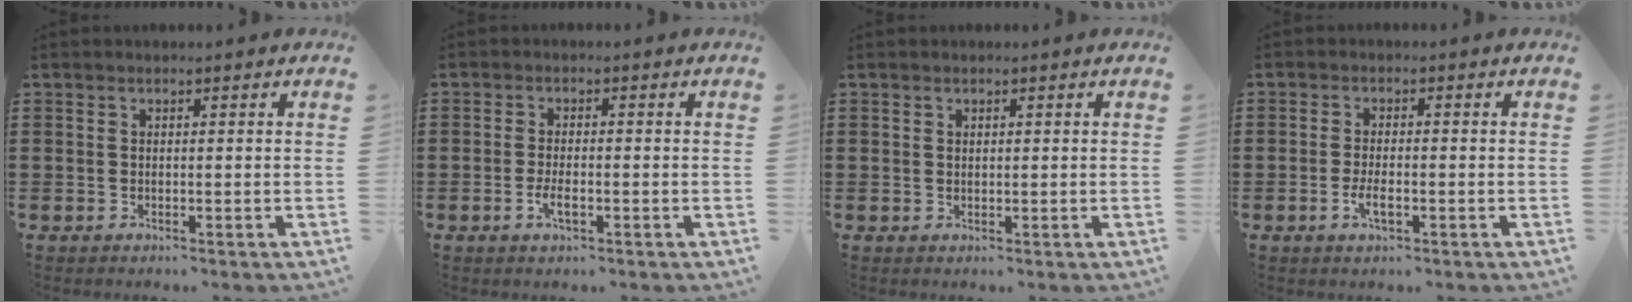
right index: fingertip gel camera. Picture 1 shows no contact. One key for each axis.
{"total": 2.6, "fx": -1.0, "fy": 0.7, "fz": 2.3, "tx": -0.047, "ty": -0.005, "tz": -0.020}
{"total": 0.6, "fx": 0.3, "fy": 0.4, "fz": 0.1, "tx": -0.004, "ty": 0.001, "tz": 0.008}
{"total": 2.9, "fx": -1.1, "fy": 0.8, "fz": 2.6, "tx": -0.052, "ty": -0.003, "tz": -0.021}